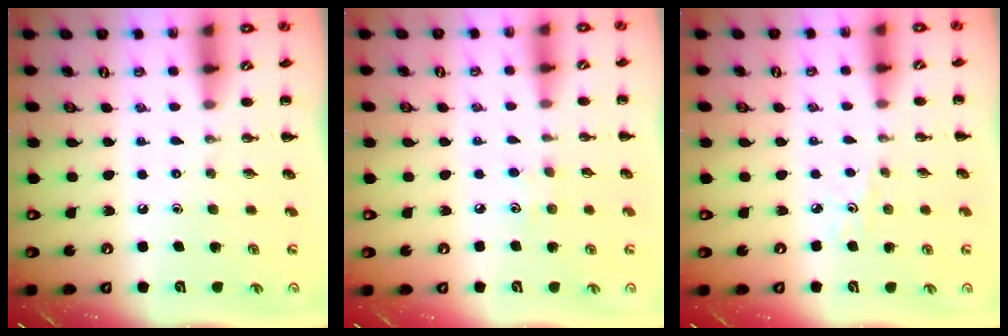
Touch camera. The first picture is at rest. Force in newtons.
{"total": 4.5, "press": 4.4, "slide": 1.1}
{"total": 2.2, "press": 2.0, "slide": 0.7}